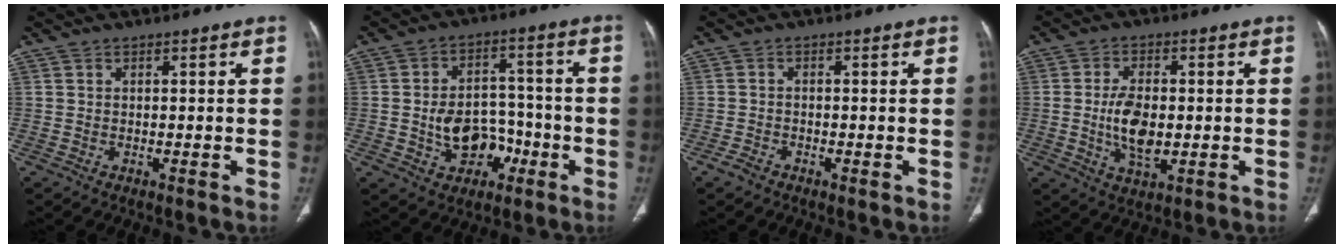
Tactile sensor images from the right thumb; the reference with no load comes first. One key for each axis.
{"total": 10.6, "fx": -3.1, "fy": 8.0, "fz": 6.2, "tx": -0.067, "ty": 0.041, "tz": -0.042}
{"total": 1.8, "fx": -1.3, "fy": 0.8, "fz": 1.0, "tx": -0.022, "ty": 0.002, "tz": -0.027}
{"total": 9.6, "fx": -0.6, "fy": 5.1, "fz": 8.0, "tx": -0.143, "ty": -0.006, "tz": -0.007}